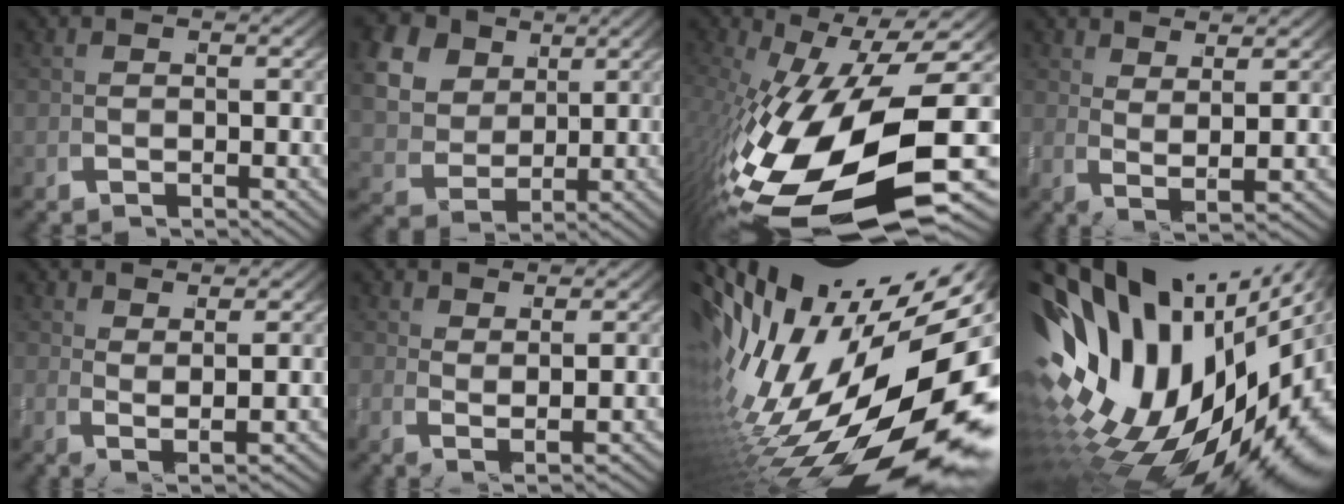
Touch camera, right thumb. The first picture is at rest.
{"total": 10.9, "force": [2.8, 8.8, 5.8], "torque": [-0.145, -0.016, 0.044]}
{"total": 19.9, "force": [-1.8, 10.7, 16.7], "torque": [-0.327, -0.067, 0.014]}
{"total": 3.7, "force": [2.7, 0.5, 2.5], "torque": [-0.041, 0.000, 0.052]}
{"total": 3.1, "force": [2.6, 0.0, 1.7], "torque": [-0.024, 0.002, 0.050]}
{"total": 2.8, "force": [2.4, -0.2, 1.4], "torque": [-0.018, 0.002, 0.048]}
{"total": 24.4, "force": [-0.8, 14.1, 19.9], "torque": [-0.327, -0.038, 0.016]}
{"total": 27.0, "force": [-0.5, 17.6, 20.5], "torque": [-0.375, -0.024, 0.003]}